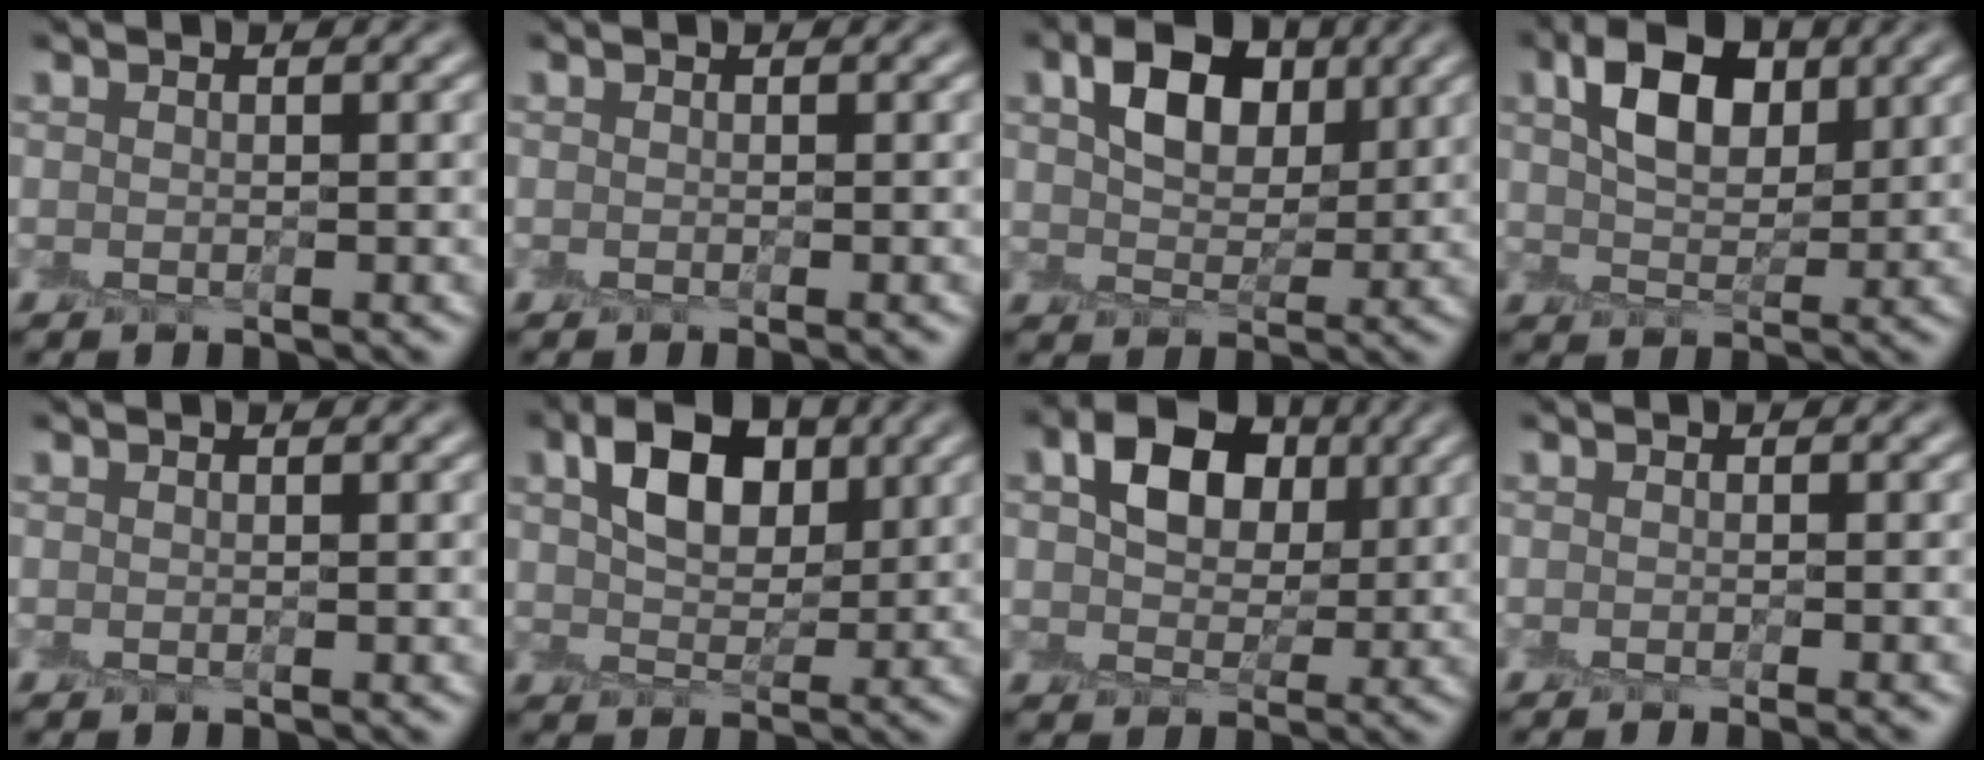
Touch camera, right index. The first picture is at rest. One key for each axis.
{"total": 0.0}
{"total": 5.0, "fx": 2.3, "fy": 3.2, "fz": 3.1, "tx": -0.059, "ty": 0.005, "tz": 0.032}
{"total": 4.8, "fx": 2.3, "fy": 2.7, "fz": 3.2, "tx": -0.060, "ty": 0.010, "tz": 0.038}
{"total": 0.0}
{"total": 4.8, "fx": 2.1, "fy": 2.9, "fz": 3.2, "tx": -0.059, "ty": 0.009, "tz": 0.032}
{"total": 5.6, "fx": 2.1, "fy": 4.0, "fz": 3.4, "tx": -0.065, "ty": 0.005, "tz": 0.025}
{"total": 1.2, "fx": -0.9, "fy": -0.3, "fz": 0.8, "tx": -0.008, "ty": -0.011, "tz": -0.014}